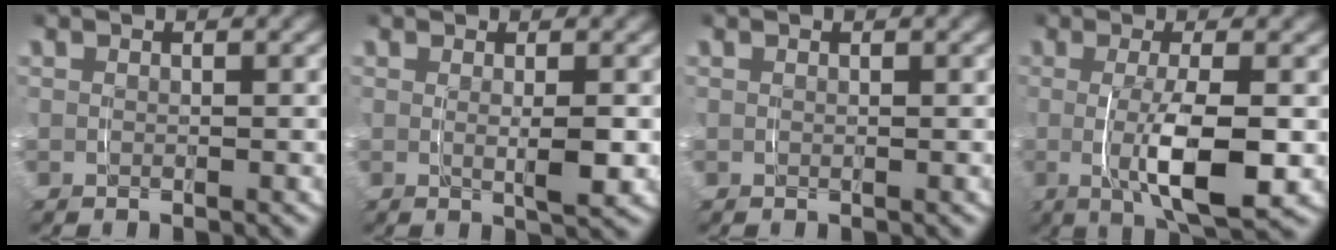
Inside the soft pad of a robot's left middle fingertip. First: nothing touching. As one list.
[{"total": 2.2, "force": [0.1, 0.1, 2.1], "torque": [-0.033, -0.006, 0.004]}, {"total": 0.0}, {"total": 6.4, "force": [-0.8, 1.4, 6.2], "torque": [-0.099, -0.007, -0.009]}]